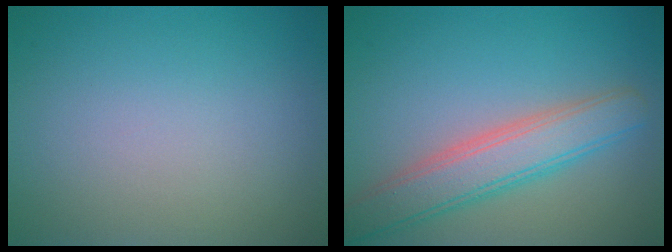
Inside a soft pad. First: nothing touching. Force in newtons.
{"total": 5.1, "press": 5.1, "slide": 0.6}